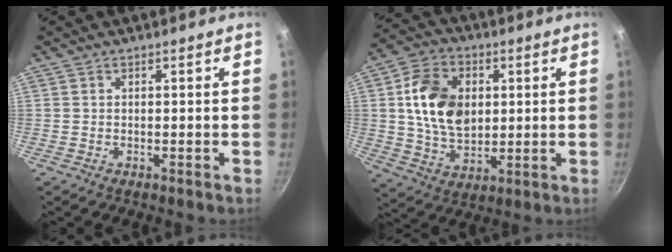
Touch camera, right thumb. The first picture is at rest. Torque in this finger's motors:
{"motor_torque": [1.87, 1.75, 1.20, -0.36, 0.14]}